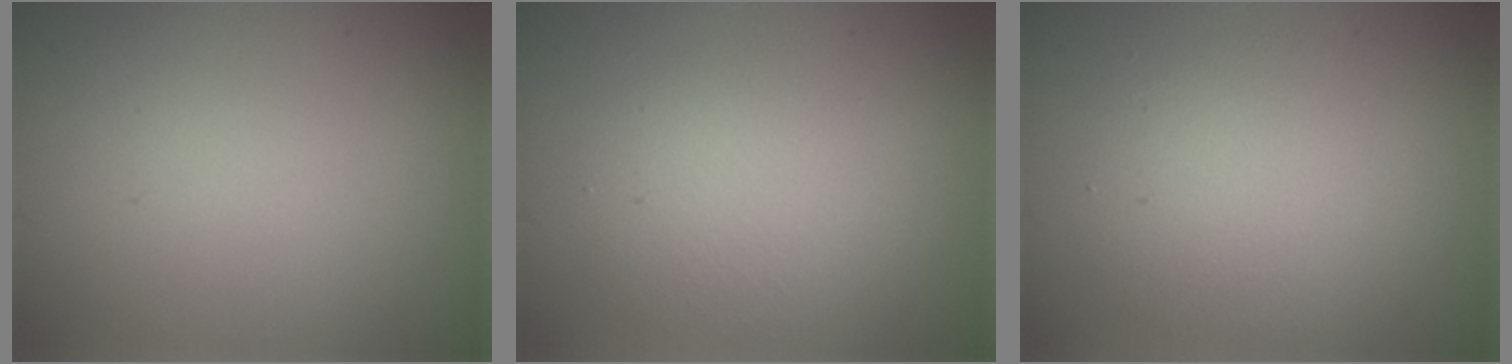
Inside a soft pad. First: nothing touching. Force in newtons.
{"total": 3.6, "press": 3.6, "slide": 0.3}
{"total": 4.3, "press": 4.3, "slide": 0.2}